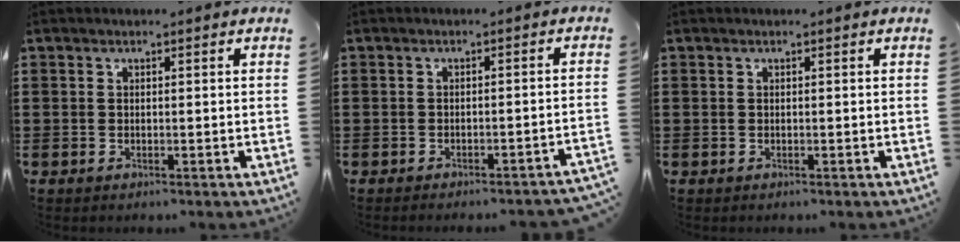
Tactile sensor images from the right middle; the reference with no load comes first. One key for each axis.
{"total": 1.6, "fx": -1.5, "fy": -0.2, "fz": 0.5, "tx": -0.011, "ty": -0.001, "tz": -0.028}
{"total": 0.0}